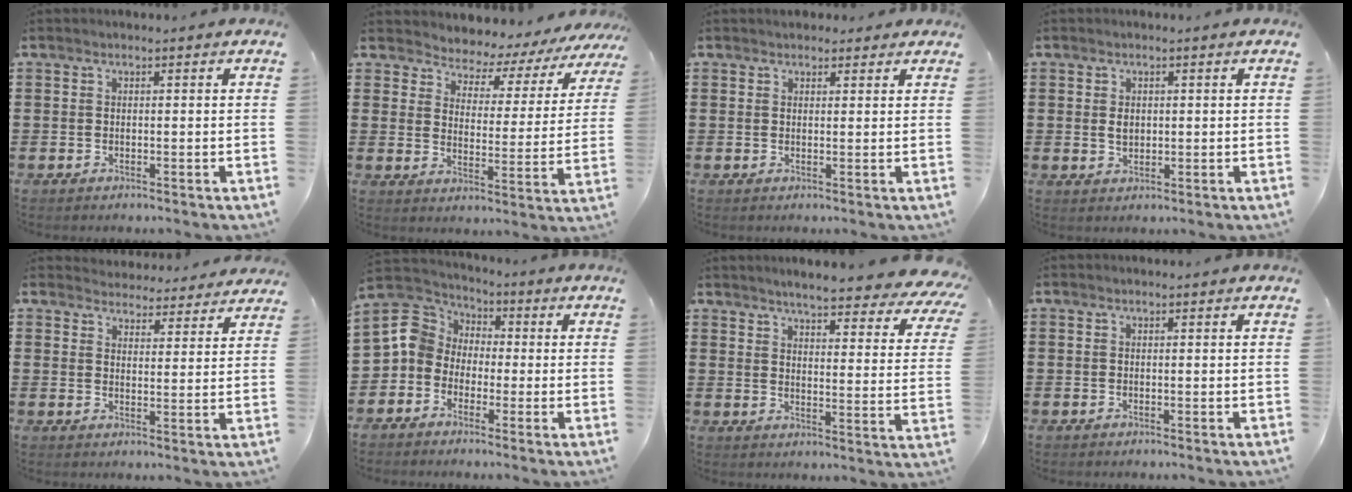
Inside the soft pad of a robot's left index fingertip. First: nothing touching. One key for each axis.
{"total": 3.6, "fx": 3.5, "fy": 0.9, "fz": 0.3, "tx": -0.032, "ty": -0.031, "tz": 0.051}
{"total": 1.8, "fx": 1.5, "fy": 1.0, "fz": 0.1, "tx": 0.001, "ty": 0.004, "tz": 0.028}
{"total": 1.9, "fx": 0.3, "fy": 1.3, "fz": 1.3, "tx": -0.029, "ty": 0.006, "tz": 0.004}
{"total": 4.2, "fx": 4.2, "fy": 0.4, "fz": -0.2, "tx": -0.007, "ty": -0.027, "tz": 0.073}
{"total": 6.5, "fx": -0.3, "fy": 6.1, "fz": 2.1, "tx": -0.092, "ty": -0.003, "tz": -0.016}
{"total": 5.3, "fx": 4.7, "fy": -0.2, "fz": 2.4, "tx": -0.060, "ty": -0.037, "tz": 0.075}
{"total": 0.0}